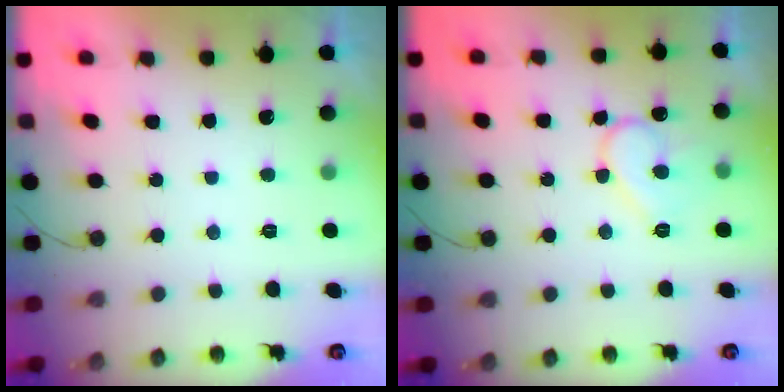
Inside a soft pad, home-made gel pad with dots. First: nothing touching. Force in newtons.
{"total": 10.6, "press": 10.6, "slide": 1.1}